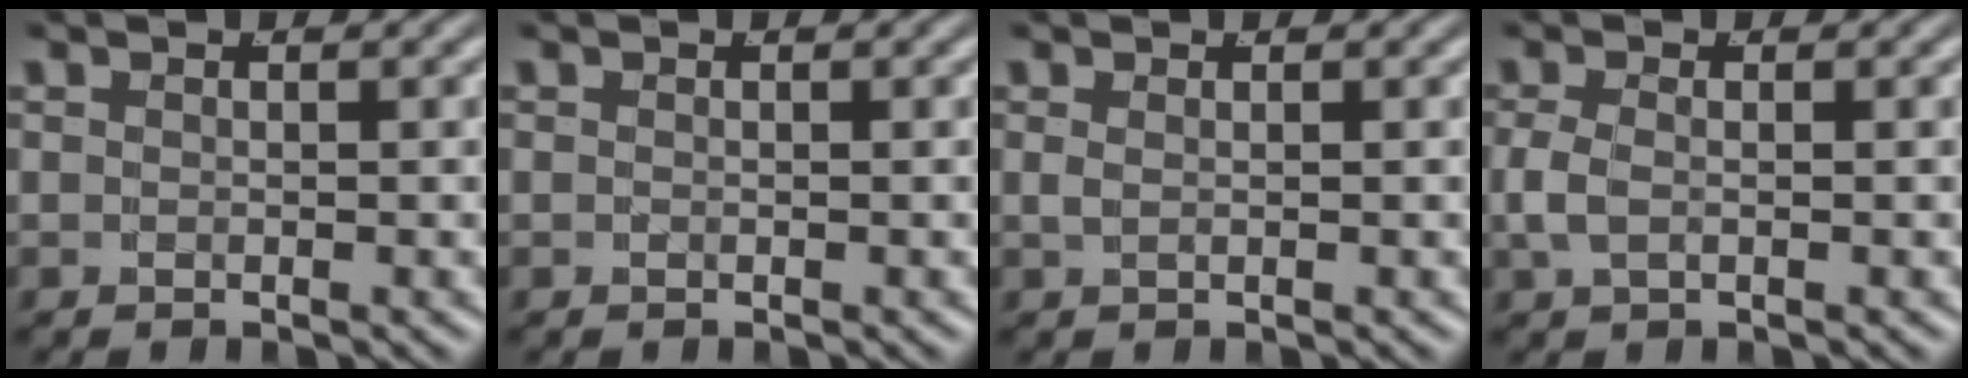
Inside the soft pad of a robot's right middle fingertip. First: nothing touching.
{"total": 0.0}
{"total": 0.5, "force": [0.2, -0.3, 0.4], "torque": [-0.006, -0.004, 0.010]}
{"total": 1.5, "force": [-0.2, 0.6, 1.3], "torque": [-0.034, -0.004, 0.002]}